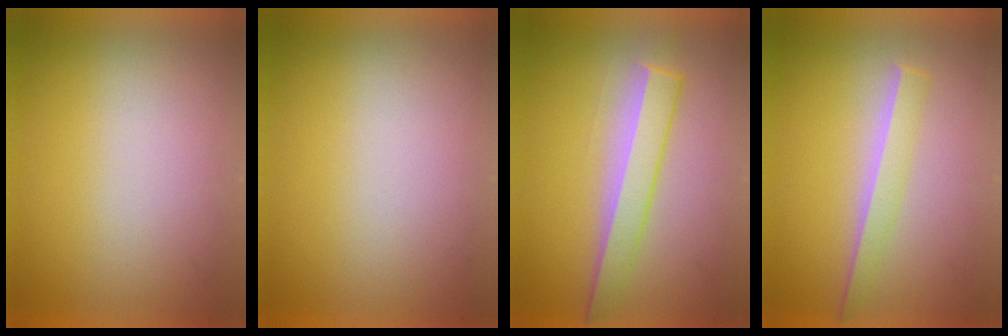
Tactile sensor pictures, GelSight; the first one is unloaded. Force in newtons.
{"total": 0.0}
{"total": 3.2}
{"total": 2.4}